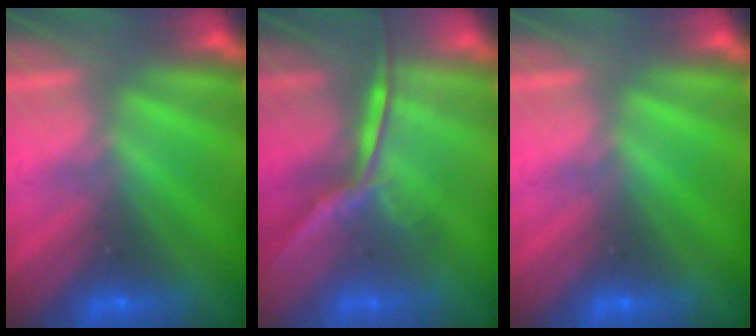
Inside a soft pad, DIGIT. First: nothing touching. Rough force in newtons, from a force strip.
{"total": 1.6}
{"total": 0.0}